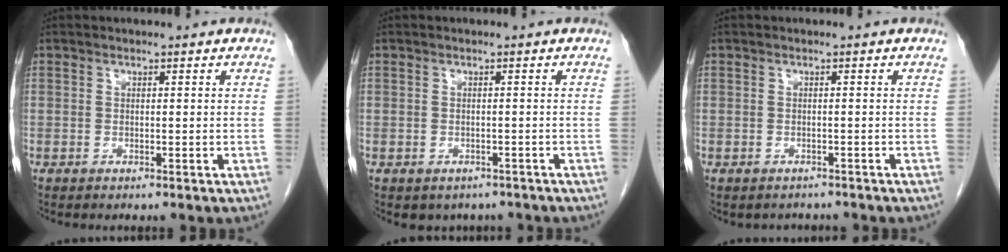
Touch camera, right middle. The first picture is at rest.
{"total": 3.8, "force": [-3.0, 2.2, 0.6], "torque": [-0.003, 0.008, -0.035]}
{"total": 1.7, "force": [-1.5, 0.8, 0.0], "torque": [-0.005, 0.000, -0.021]}